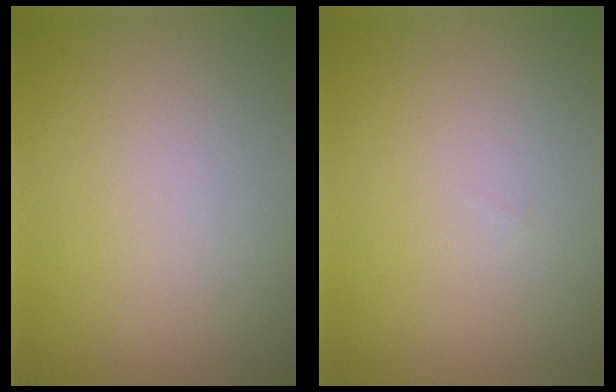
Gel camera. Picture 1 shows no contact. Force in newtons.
{"total": 0.0}